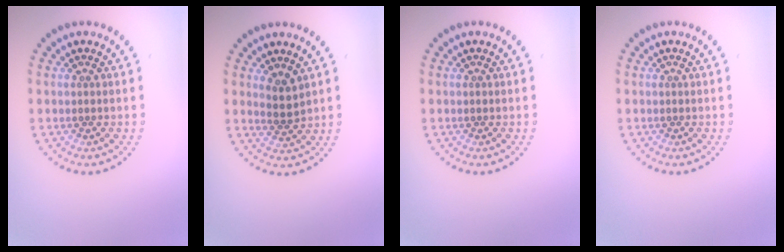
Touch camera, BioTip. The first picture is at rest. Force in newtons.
{"total": 1.8, "press": 1.5, "slide": 1.1}
{"total": 0.0}
{"total": 0.0}